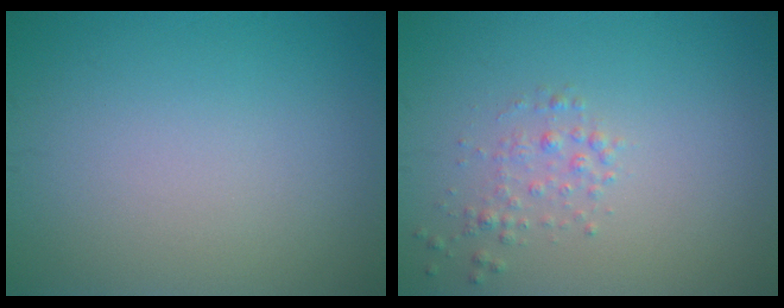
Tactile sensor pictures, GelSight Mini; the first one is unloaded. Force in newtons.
{"total": 1.4, "press": 1.4, "slide": 0.1}